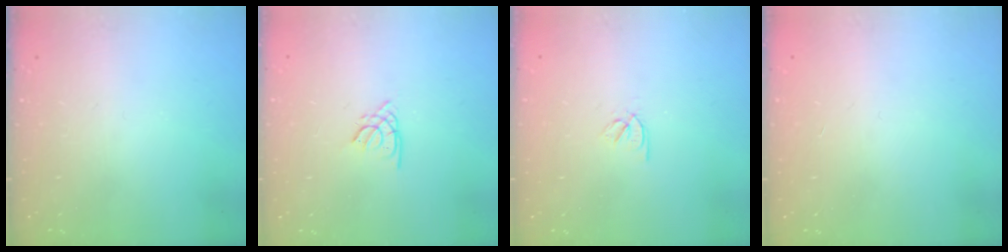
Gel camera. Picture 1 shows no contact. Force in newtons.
{"total": 1.4, "press": 1.4, "slide": 0.3}
{"total": 2.5, "press": 2.4, "slide": 0.7}
{"total": 0.8, "press": 0.8, "slide": 0.2}